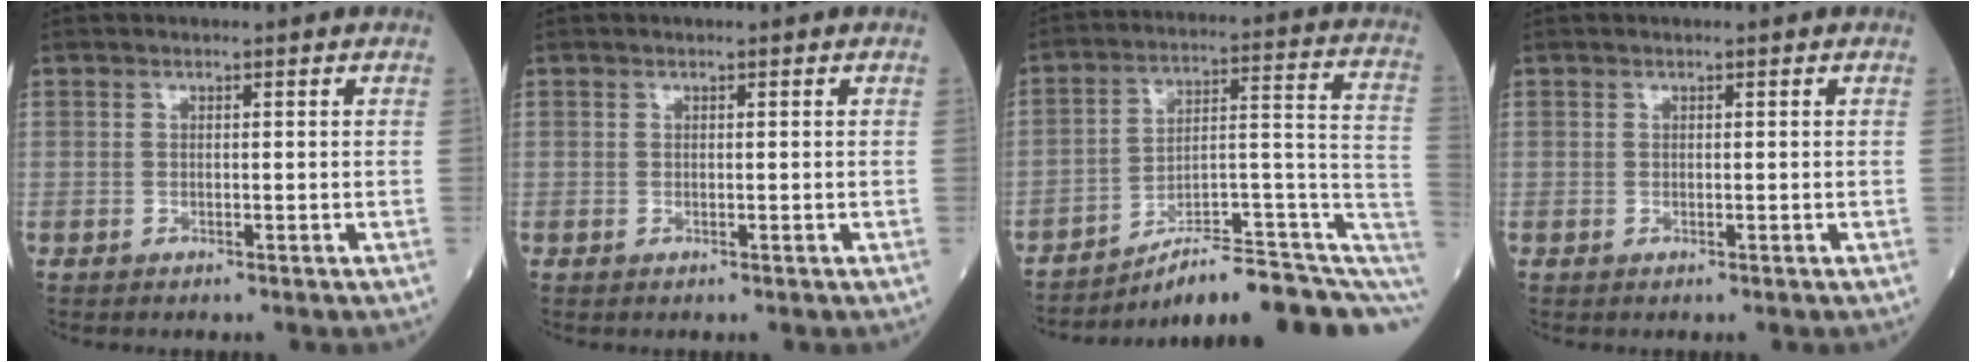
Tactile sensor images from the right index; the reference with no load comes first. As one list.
[{"total": 0.0}, {"total": 17.7, "force": [-11.0, 4.0, 13.3], "torque": [-0.122, 0.072, -0.151]}, {"total": 0.0}]